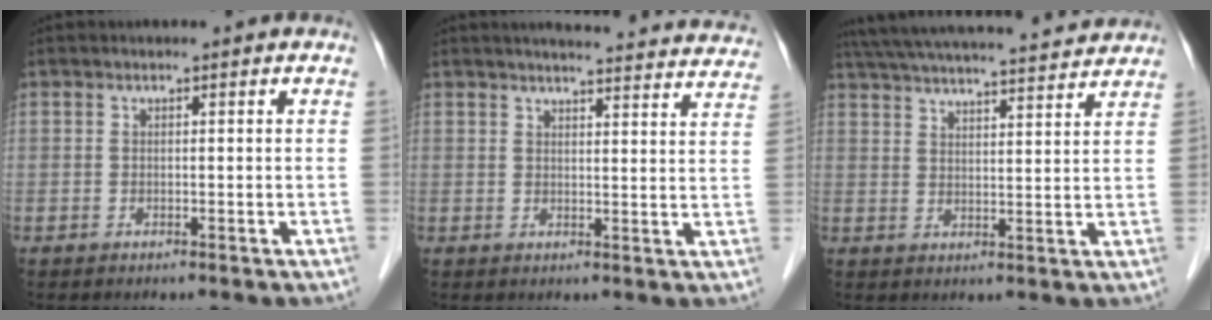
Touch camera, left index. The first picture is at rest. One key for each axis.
{"total": 21.6, "fx": 20.4, "fy": 2.6, "fz": 6.4, "tx": -0.071, "ty": -0.031, "tz": 0.230}
{"total": 21.2, "fx": 19.7, "fy": 1.8, "fz": 7.8, "tx": -0.138, "ty": 0.024, "tz": 0.275}